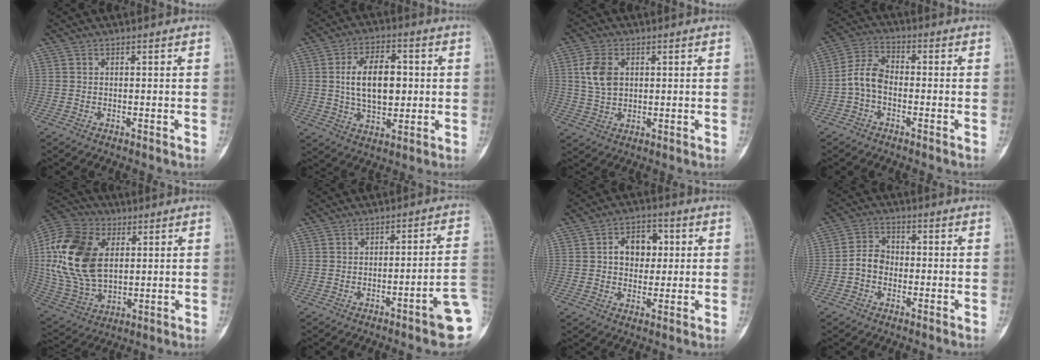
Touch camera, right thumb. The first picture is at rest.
{"total": 12.4, "force": [1.2, 7.2, 10.0], "torque": [-0.151, 0.003, 0.024]}
{"total": 6.9, "force": [1.7, 4.6, 4.8], "torque": [-0.091, -0.002, 0.036]}
{"total": 6.0, "force": [-1.6, 3.7, 4.5], "torque": [-0.084, 0.024, -0.043]}
{"total": 21.7, "force": [4.0, 13.7, 16.3], "torque": [-0.332, -0.008, 0.075]}
{"total": 8.9, "force": [-3.6, 0.6, 8.1], "torque": [-0.096, 0.028, -0.048]}
{"total": 8.0, "force": [1.4, 5.9, 5.2], "torque": [-0.042, 0.008, 0.018]}
{"total": 4.7, "force": [-1.3, 3.7, 2.6], "torque": [-0.034, 0.020, -0.034]}